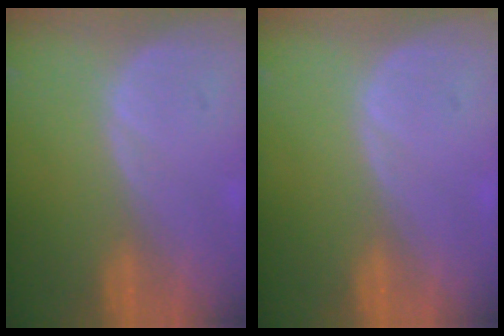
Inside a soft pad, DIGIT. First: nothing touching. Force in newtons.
{"total": 0.0}